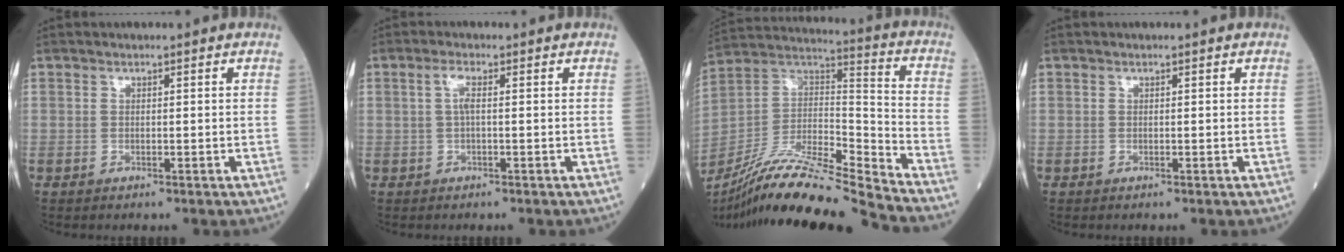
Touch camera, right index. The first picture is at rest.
{"total": 1.9, "force": [0.2, 0.2, 1.9], "torque": [-0.041, 0.003, 0.004]}
{"total": 20.4, "force": [-17.9, -0.5, 9.7], "torque": [-0.201, 0.005, -0.327]}
{"total": 0.0}